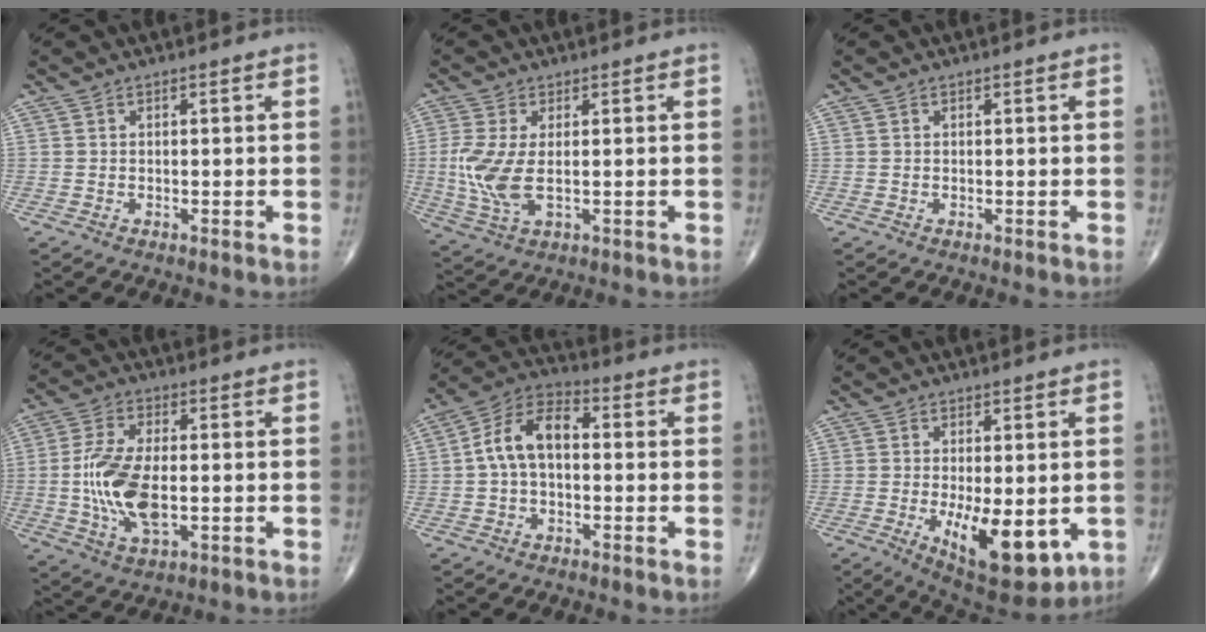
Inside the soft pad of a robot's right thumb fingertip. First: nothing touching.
{"total": 8.2, "force": [-0.1, 3.8, 7.2], "torque": [-0.176, -0.011, 0.003]}
{"total": 0.0}
{"total": 12.6, "force": [-1.3, 6.1, 11.0], "torque": [-0.227, -0.002, -0.023]}
{"total": 10.1, "force": [0.1, 6.0, 8.1], "torque": [-0.146, 0.035, -0.010]}
{"total": 14.1, "force": [-3.3, 6.0, 12.3], "torque": [-0.172, -0.023, -0.031]}